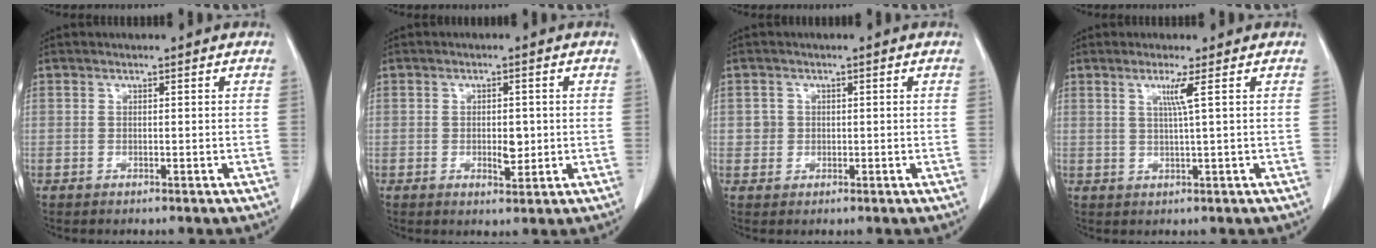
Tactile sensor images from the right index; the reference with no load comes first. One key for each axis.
{"total": 3.0, "fx": -0.2, "fy": 1.5, "fz": 2.7, "tx": -0.042, "ty": 0.000, "tz": 0.004}
{"total": 1.7, "fx": 0.2, "fy": 1.7, "fz": 0.2, "tx": 0.000, "ty": 0.005, "tz": 0.005}
{"total": 2.7, "fx": 1.0, "fy": -0.9, "fz": 2.3, "tx": -0.048, "ty": -0.005, "tz": 0.023}